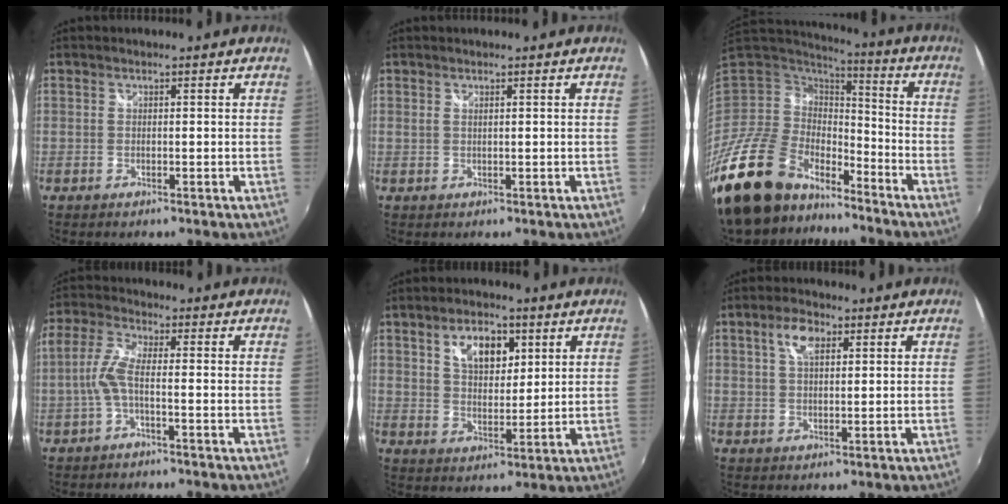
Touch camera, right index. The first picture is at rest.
{"total": 0.7, "force": [0.5, -0.1, 0.4], "torque": [-0.009, 0.001, 0.010]}
{"total": 24.3, "force": [-17.8, 12.6, 10.7], "torque": [-0.253, -0.018, -0.308]}
{"total": 4.9, "force": [-1.4, 0.8, 4.6], "torque": [-0.111, 0.007, -0.030]}
{"total": 8.3, "force": [3.7, 4.7, 5.7], "torque": [-0.097, 0.013, 0.066]}
{"total": 5.0, "force": [2.2, 2.4, 3.7], "torque": [-0.067, 0.009, 0.039]}